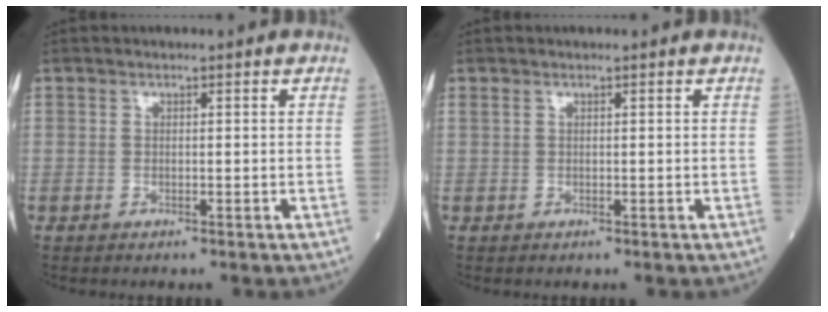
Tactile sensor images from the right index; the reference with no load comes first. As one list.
[{"total": 0.0}]